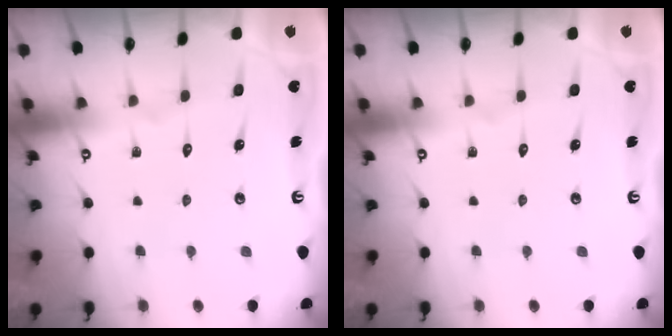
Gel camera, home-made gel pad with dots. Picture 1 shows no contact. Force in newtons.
{"total": 0.0}